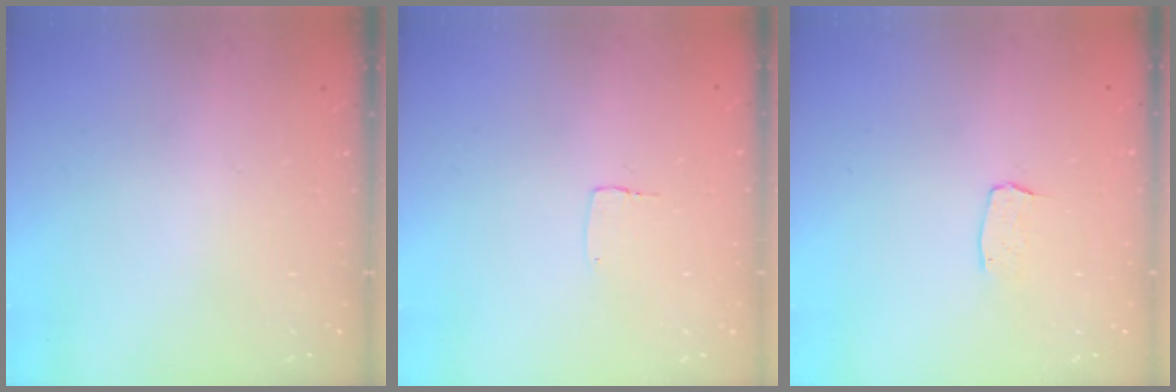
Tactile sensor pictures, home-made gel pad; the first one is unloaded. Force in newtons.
{"total": 3.3, "press": 3.3, "slide": 0.1}
{"total": 3.1, "press": 3.1, "slide": 0.2}